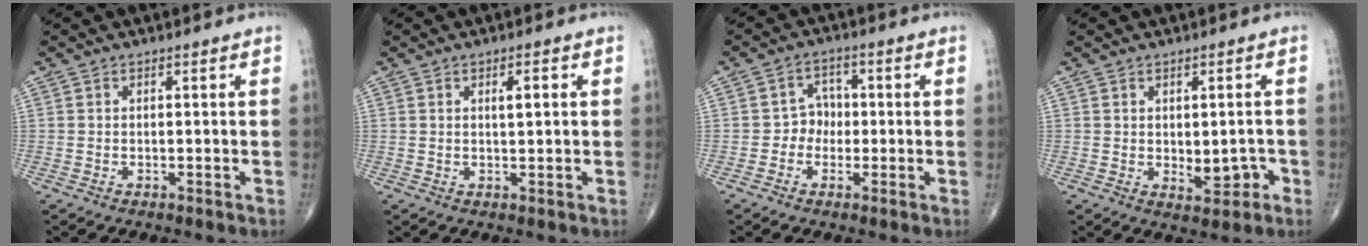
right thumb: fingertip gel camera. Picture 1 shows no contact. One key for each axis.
{"total": 2.5, "fx": 0.7, "fy": 0.7, "fz": 2.3, "tx": -0.035, "ty": -0.001, "tz": 0.010}
{"total": 3.9, "fx": -0.7, "fy": 3.5, "fz": 1.6, "tx": 0.005, "ty": 0.013, "tz": -0.022}
{"total": 5.3, "fx": -1.0, "fy": 3.1, "fz": 4.2, "tx": -0.032, "ty": 0.006, "tz": -0.003}